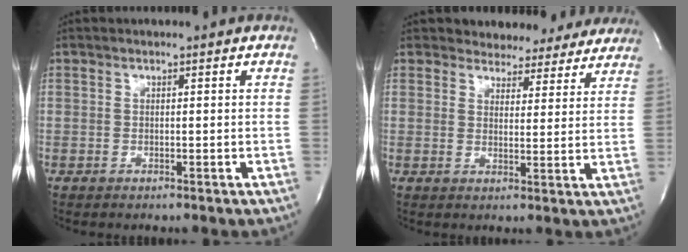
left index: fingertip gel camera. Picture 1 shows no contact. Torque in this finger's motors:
{"motor_torque": [0.24, -0.68, 0.26, 0.08]}